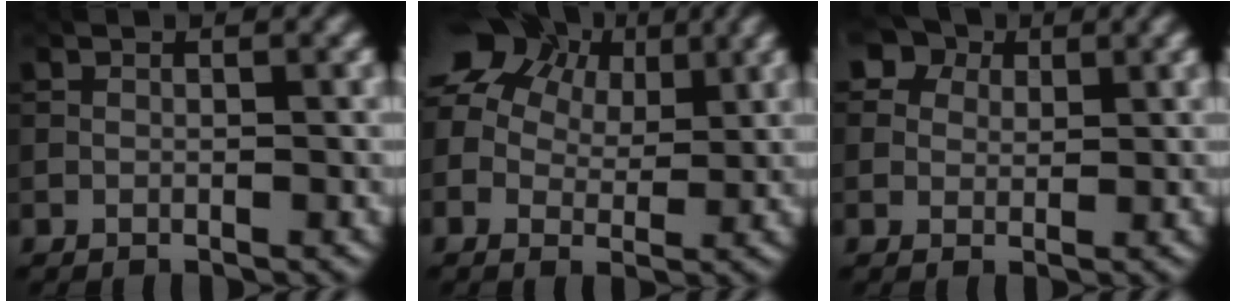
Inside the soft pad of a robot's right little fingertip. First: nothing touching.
{"total": 10.5, "force": [4.6, 6.8, 6.5], "torque": [-0.122, 0.039, 0.065]}
{"total": 4.5, "force": [2.6, 3.2, 1.8], "torque": [-0.040, 0.007, 0.028]}